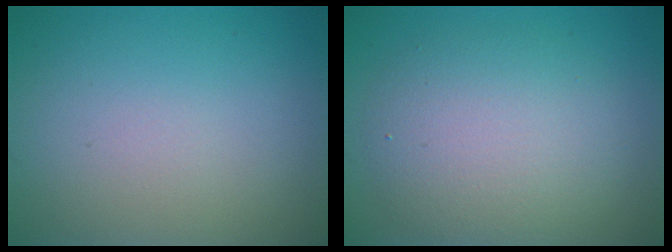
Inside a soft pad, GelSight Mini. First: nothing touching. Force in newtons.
{"total": 5.8, "press": 5.8, "slide": 0.2}